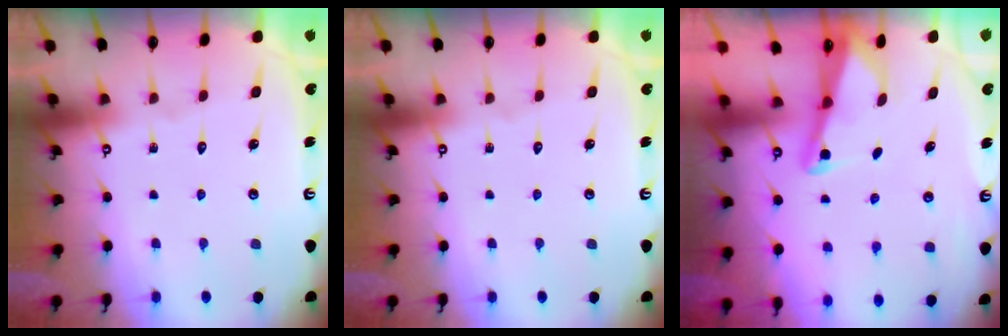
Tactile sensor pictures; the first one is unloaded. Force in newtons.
{"total": 0.0}
{"total": 2.3, "press": 2.3, "slide": 0.3}